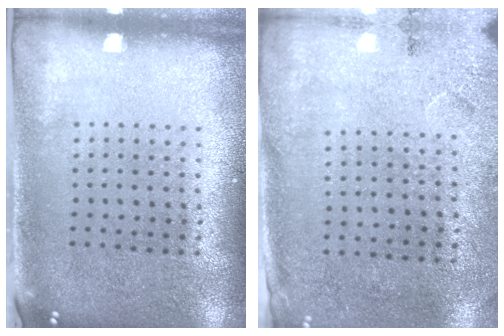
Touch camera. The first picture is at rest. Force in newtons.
{"total": 2.7, "press": 2.2, "slide": 1.6}